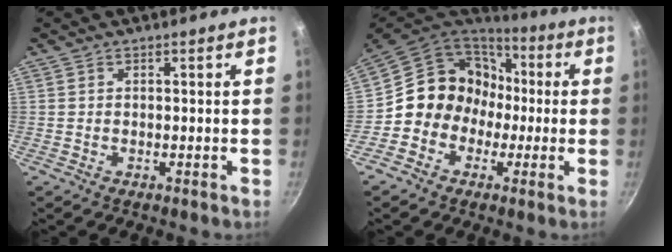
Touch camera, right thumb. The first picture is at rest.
{"total": 14.0, "force": [-1.0, 12.8, 5.5], "torque": [-0.042, 0.056, -0.027]}